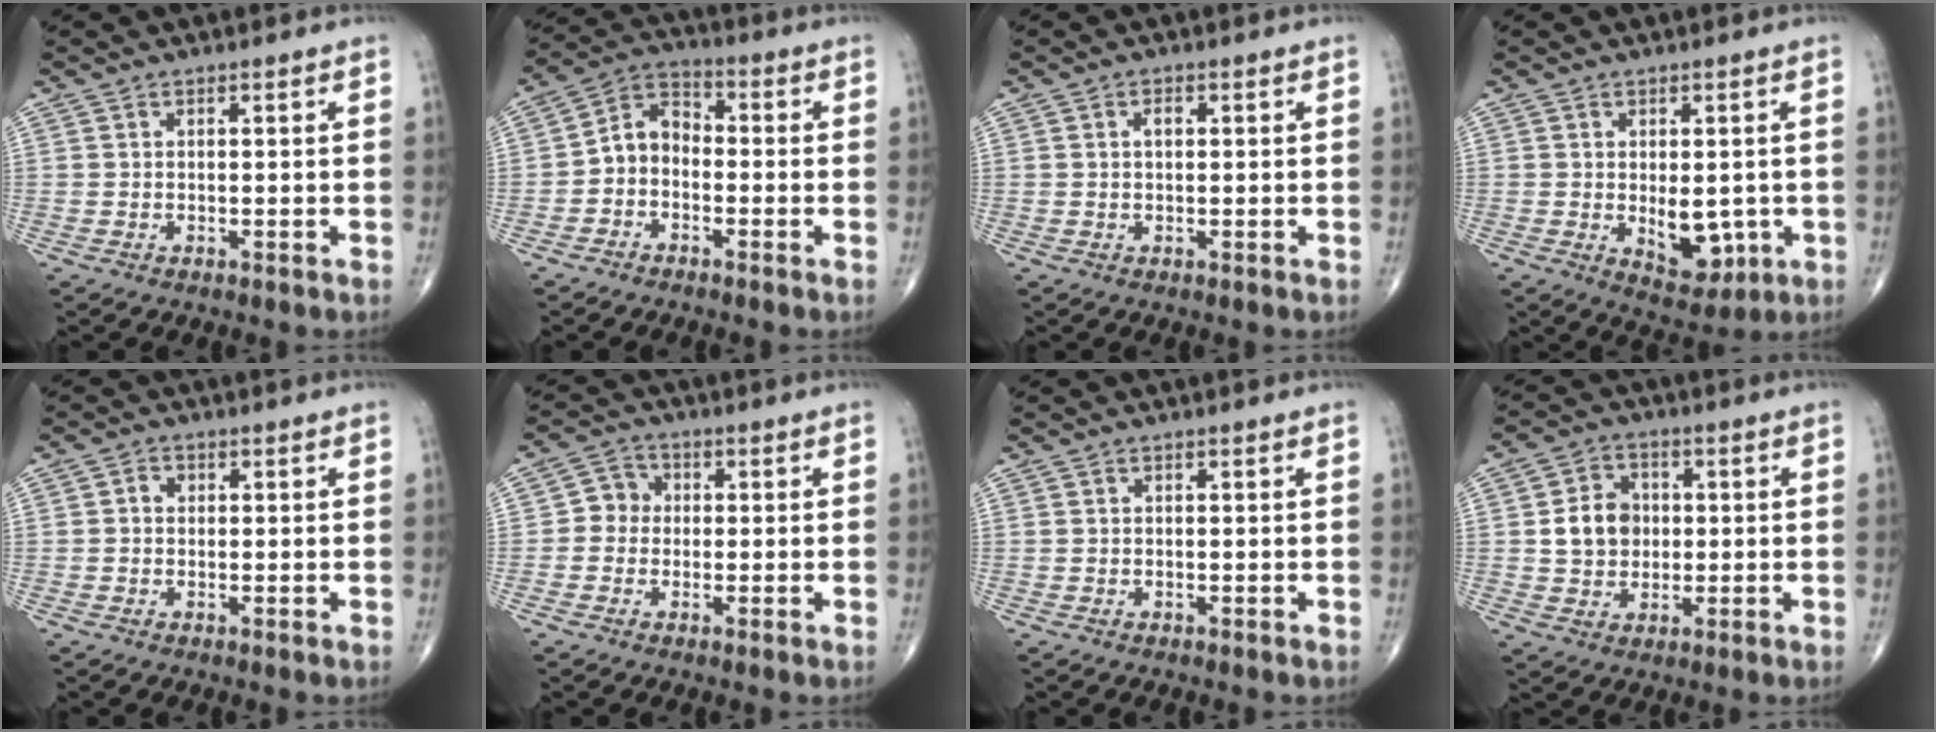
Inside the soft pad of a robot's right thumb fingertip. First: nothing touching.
{"total": 6.4, "force": [-1.7, 4.8, 4.0], "torque": [-0.053, 0.034, -0.050]}
{"total": 1.7, "force": [0.3, 0.9, 1.3], "torque": [-0.022, 0.003, 0.004]}
{"total": 7.5, "force": [-1.0, 4.4, 6.1], "torque": [-0.058, -0.013, 0.001]}
{"total": 1.5, "force": [0.1, 1.3, 0.7], "torque": [-0.004, 0.004, -0.002]}
{"total": 4.2, "force": [-0.3, 3.9, 1.6], "torque": [-0.002, 0.011, -0.017]}
{"total": 0.0}
{"total": 7.8, "force": [0.5, 6.5, 4.3], "torque": [-0.047, 0.005, 0.005]}